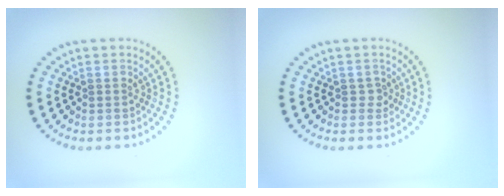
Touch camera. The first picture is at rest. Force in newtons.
{"total": 0.9, "press": 0.6, "slide": 0.7}